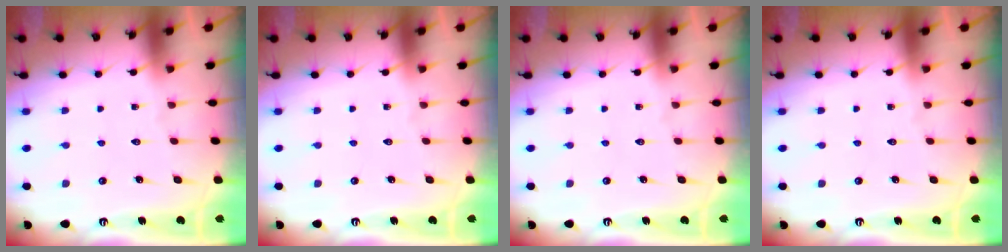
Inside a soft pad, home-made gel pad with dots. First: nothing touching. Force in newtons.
{"total": 0.0}
{"total": 0.0}
{"total": 0.0}